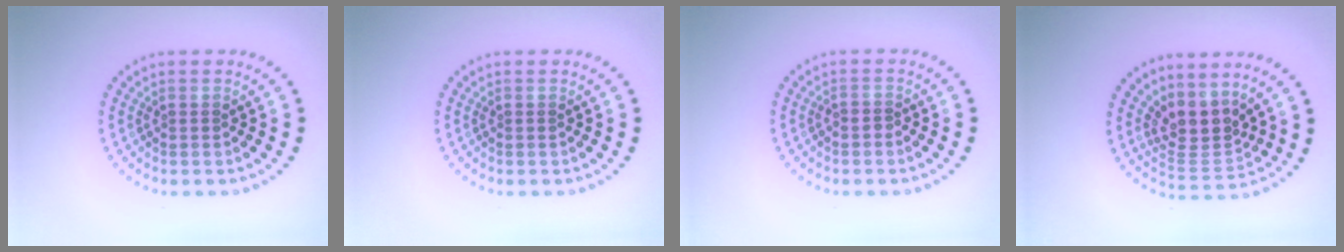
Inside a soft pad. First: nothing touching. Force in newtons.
{"total": 0.0}
{"total": 0.6, "press": 0.3, "slide": 0.5}
{"total": 3.5, "press": 2.5, "slide": 2.3}